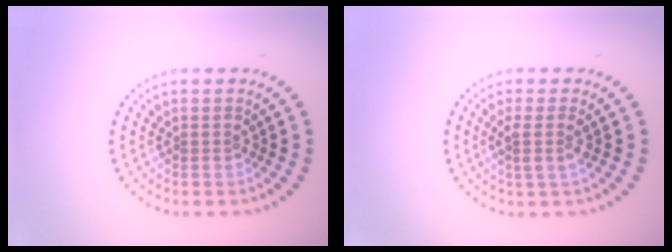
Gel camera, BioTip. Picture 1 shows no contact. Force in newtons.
{"total": 1.7, "press": 1.5, "slide": 1.0}